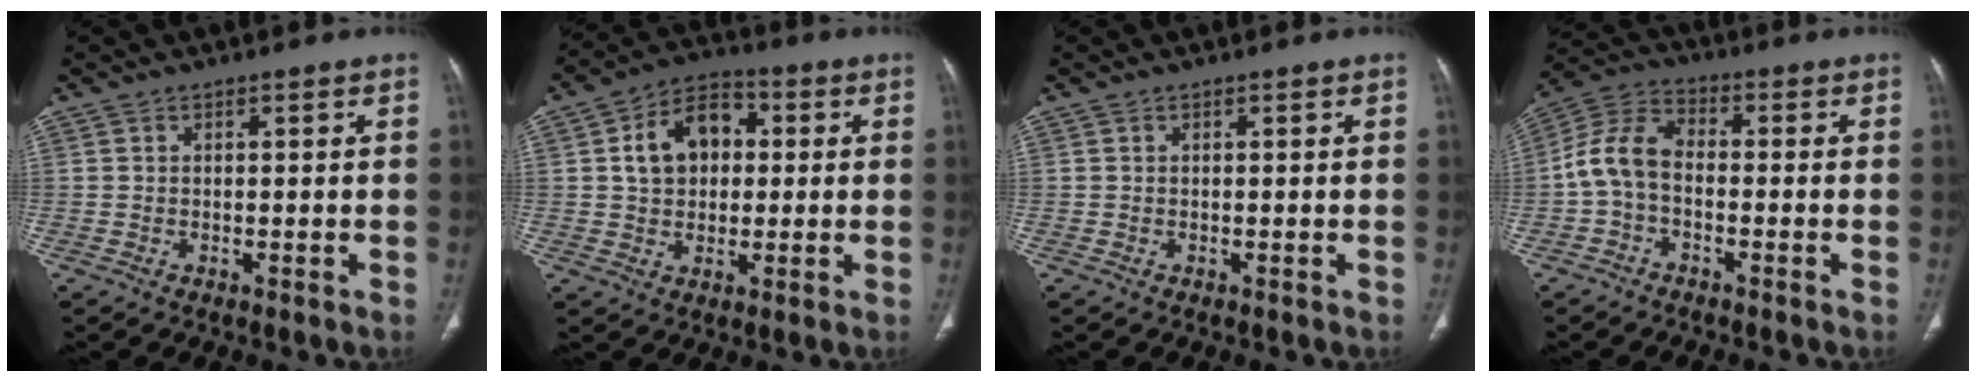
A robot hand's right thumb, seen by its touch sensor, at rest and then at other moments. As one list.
[{"total": 11.2, "force": [1.8, 8.3, 7.4], "torque": [-0.097, 0.016, 0.023]}, {"total": 0.0}, {"total": 8.2, "force": [-1.6, 5.2, 6.1], "torque": [-0.121, 0.032, -0.044]}]